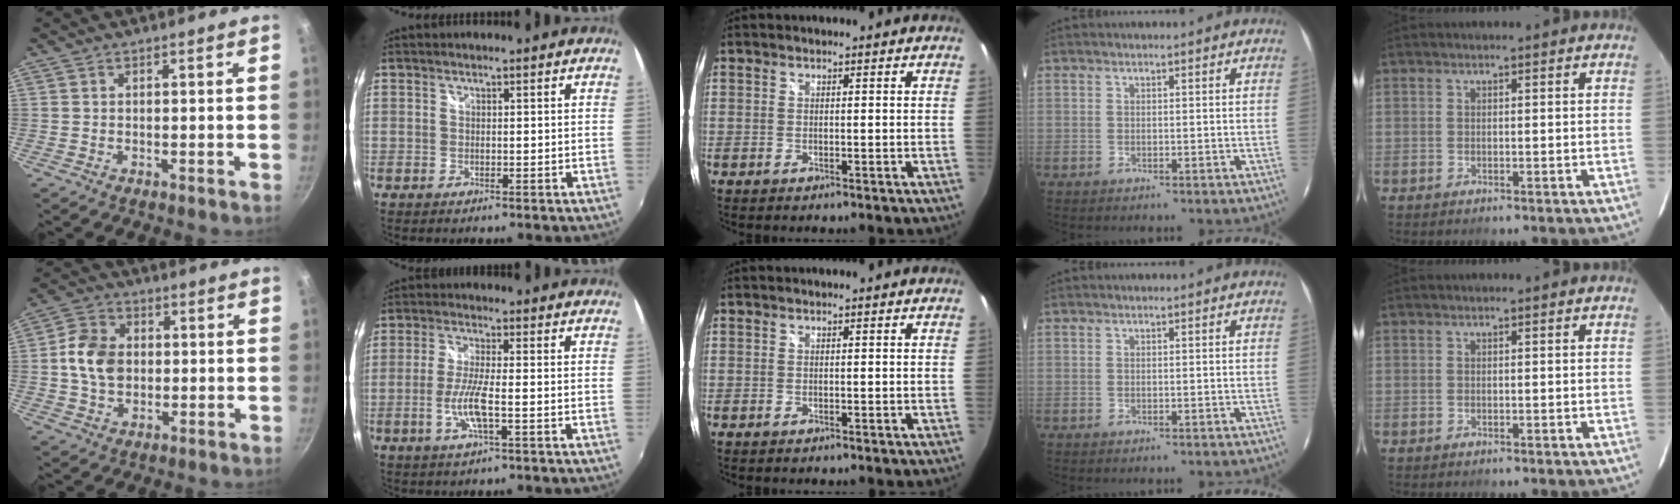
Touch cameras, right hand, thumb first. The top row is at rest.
{"thumb": {"total": 9.4, "force": [0.2, 7.2, 6.0], "torque": [-0.093, 0.013, -0.005]}, "index": {"total": 6.3, "force": [-2.0, 0.6, 6.0], "torque": [-0.125, -0.006, -0.038]}}